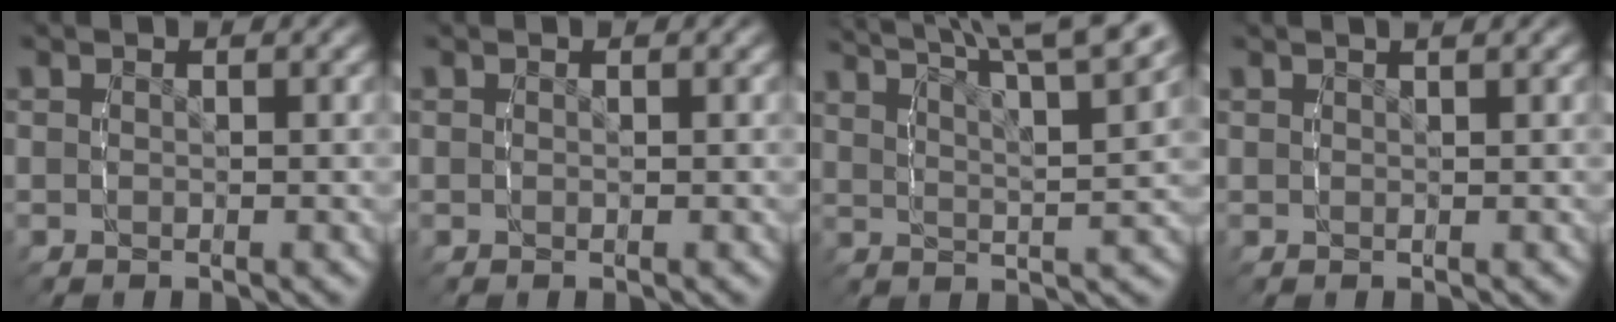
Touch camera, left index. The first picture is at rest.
{"total": 0.0}
{"total": 9.0, "force": [6.2, 3.4, 5.5], "torque": [-0.069, 0.020, 0.083]}
{"total": 1.2, "force": [1.1, -0.1, 0.4], "torque": [-0.003, 0.005, 0.017]}